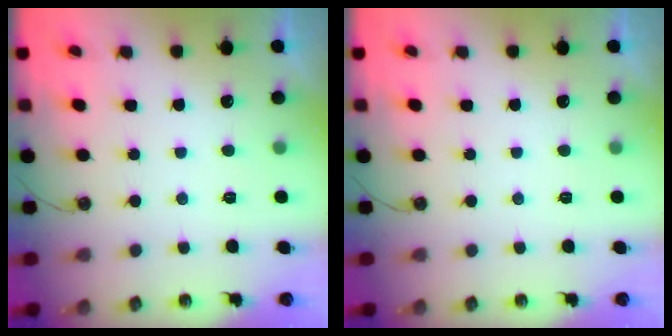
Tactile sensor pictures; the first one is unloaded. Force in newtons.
{"total": 0.0}